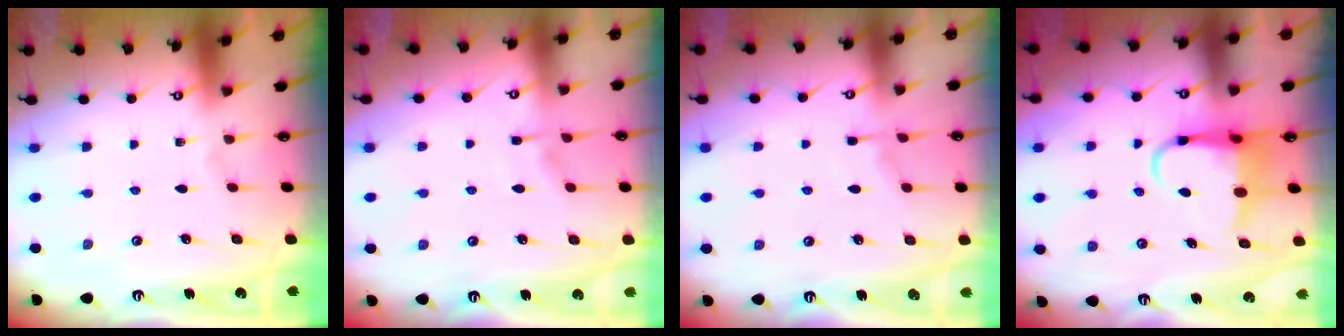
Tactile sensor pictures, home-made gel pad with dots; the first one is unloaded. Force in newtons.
{"total": 2.6, "press": 2.5, "slide": 0.6}
{"total": 3.5, "press": 3.4, "slide": 0.6}
{"total": 6.6, "press": 6.5, "slide": 1.2}